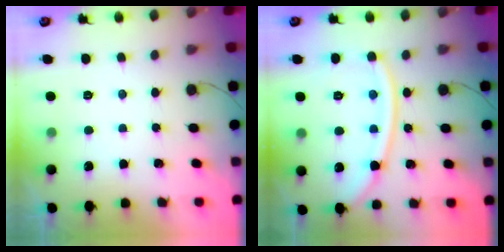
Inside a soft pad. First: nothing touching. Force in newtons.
{"total": 12.0, "press": 11.9, "slide": 1.5}